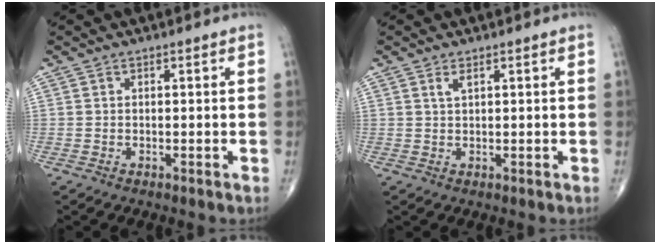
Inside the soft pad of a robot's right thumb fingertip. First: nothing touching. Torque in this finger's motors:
{"motor_torque": [-0.10, -0.02, 0.30, 0.16, 0.01]}